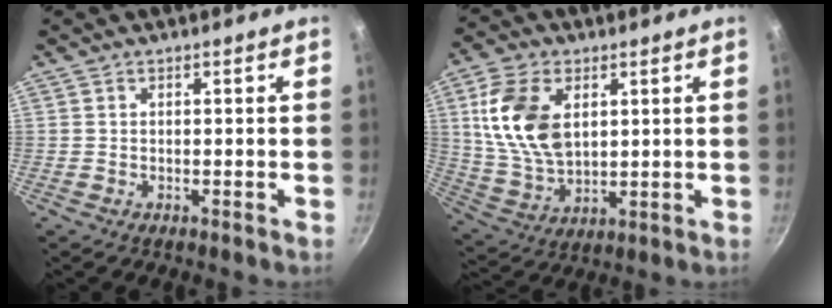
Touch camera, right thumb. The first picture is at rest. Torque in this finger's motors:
{"motor_torque": [-0.65, 1.08, 1.26, 0.61, 0.16]}